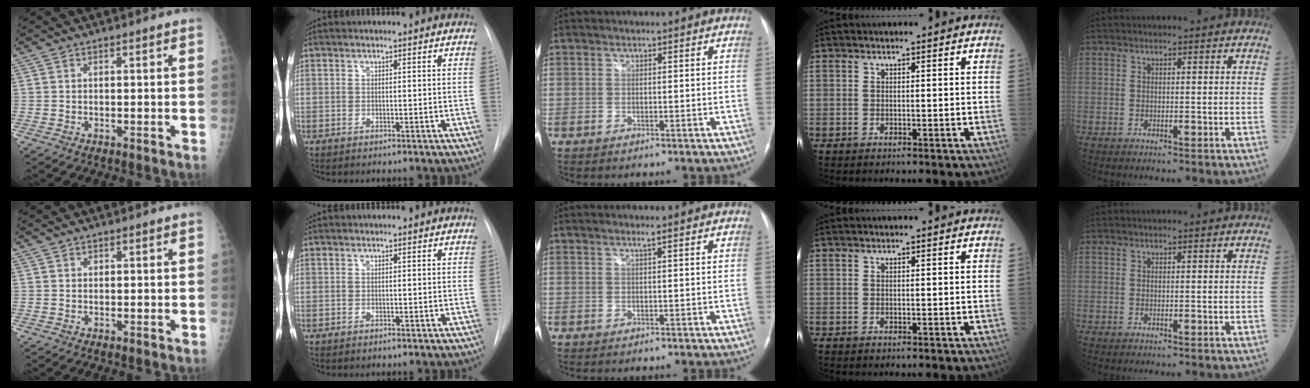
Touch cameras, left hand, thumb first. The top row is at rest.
{"thumb": {"total": 0.6, "force": [0.2, 0.5, 0.2], "torque": [0.003, 0.000, 0.004]}, "middle": {"total": 0.6, "force": [0.4, -0.2, 0.5], "torque": [-0.014, 0.000, 0.009]}}